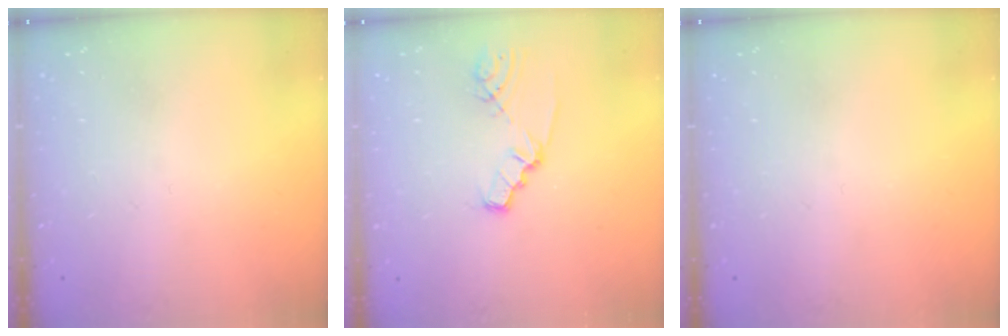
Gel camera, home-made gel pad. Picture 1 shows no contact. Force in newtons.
{"total": 2.5, "press": 2.5, "slide": 0.4}
{"total": 0.0}